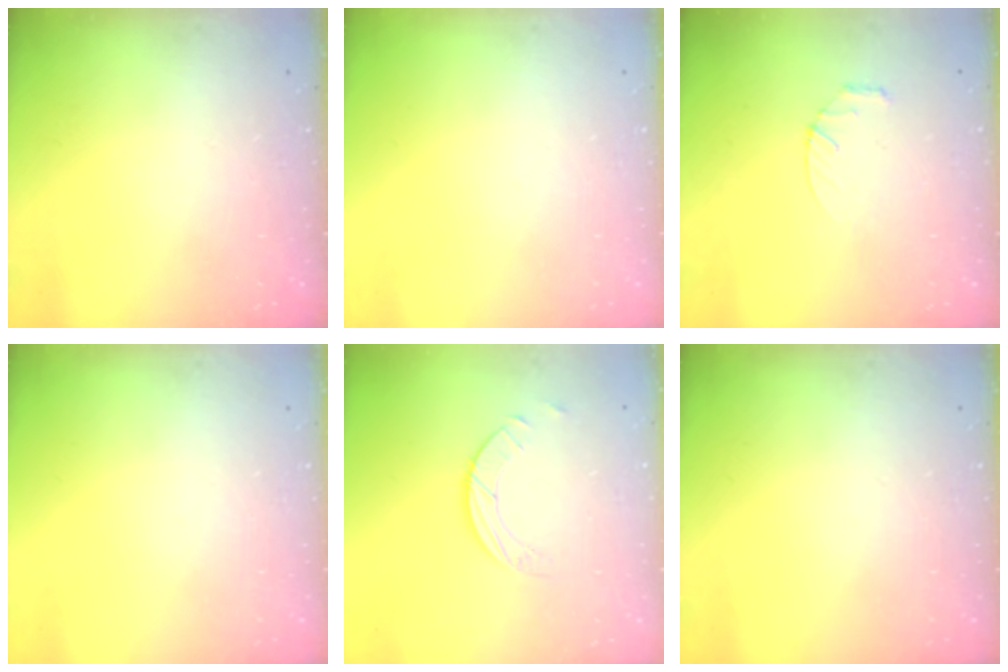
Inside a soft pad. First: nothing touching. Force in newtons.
{"total": 0.0}
{"total": 2.8, "press": 2.8, "slide": 0.4}
{"total": 0.0}
{"total": 3.2, "press": 3.1, "slide": 0.3}
{"total": 0.0}